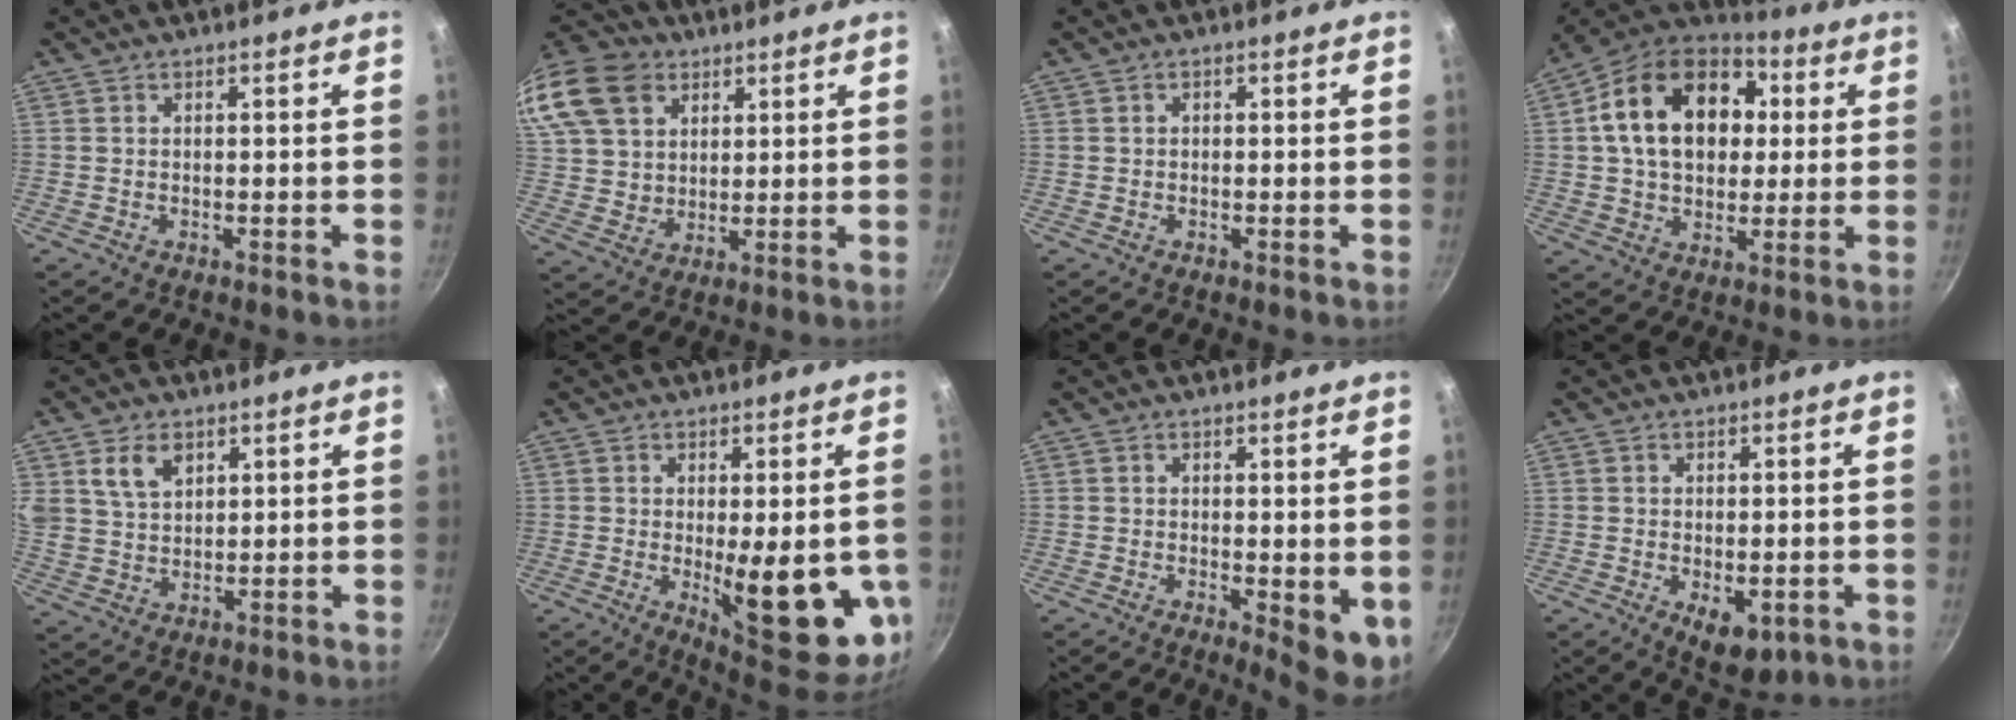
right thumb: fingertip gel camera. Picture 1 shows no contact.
{"total": 23.5, "force": [11.4, 17.1, 11.3], "torque": [-0.264, 0.022, 0.219]}
{"total": 0.5, "force": [-0.1, 0.5, 0.2], "torque": [-0.004, 0.003, -0.002]}
{"total": 21.1, "force": [4.1, 15.0, 14.3], "torque": [-0.216, 0.023, 0.056]}
{"total": 7.5, "force": [3.4, 5.2, 4.2], "torque": [-0.061, -0.013, 0.068]}
{"total": 18.2, "force": [-3.0, 6.1, 16.9], "torque": [-0.194, -0.032, -0.025]}
{"total": 6.1, "force": [-0.4, 2.2, 5.7], "torque": [-0.063, -0.007, 0.001]}
{"total": 6.8, "force": [-2.0, 3.7, 5.3], "torque": [-0.062, -0.003, -0.015]}